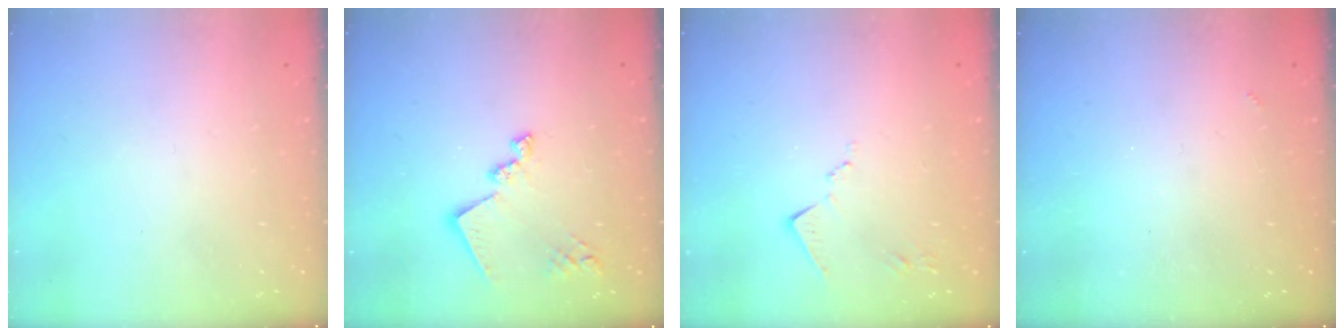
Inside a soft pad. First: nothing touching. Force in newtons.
{"total": 13.6, "press": 13.6, "slide": 1.0}
{"total": 7.6, "press": 7.6, "slide": 0.1}
{"total": 2.5, "press": 2.5, "slide": 0.5}